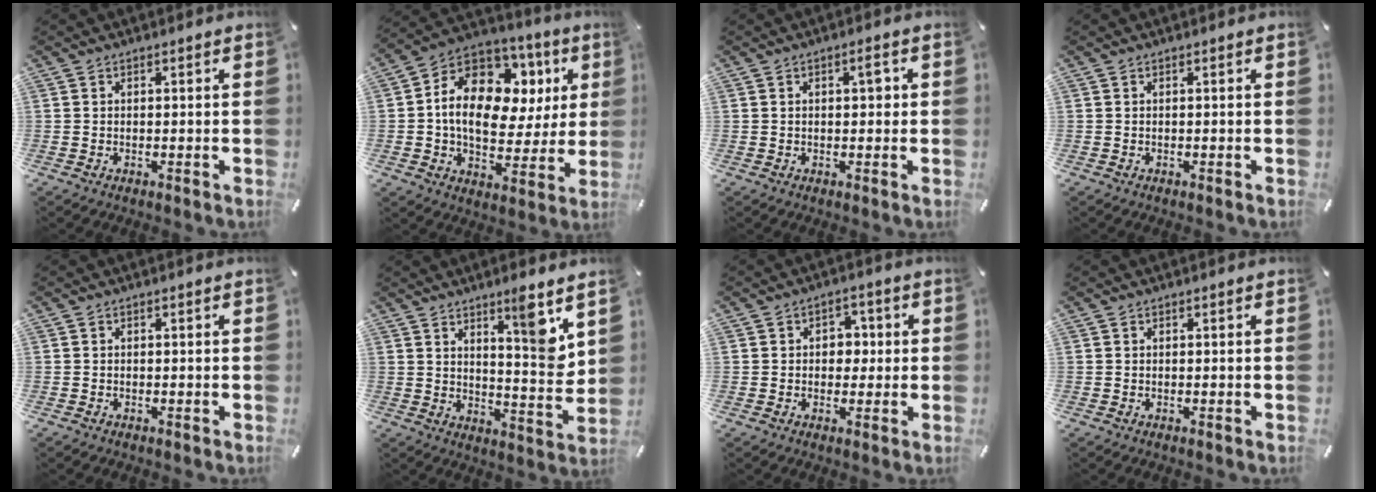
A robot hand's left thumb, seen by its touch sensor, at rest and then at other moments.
{"total": 16.0, "force": [3.2, 11.4, 10.7], "torque": [-0.178, -0.017, 0.057]}
{"total": 2.9, "force": [0.6, 1.4, 2.5], "torque": [-0.034, 0.003, 0.003]}
{"total": 0.0}
{"total": 0.0}
{"total": 10.2, "force": [6.3, 1.6, 7.8], "torque": [-0.100, -0.059, 0.097]}
{"total": 4.7, "force": [-0.3, 3.9, 2.6], "torque": [-0.030, 0.003, -0.013]}
{"total": 0.0}